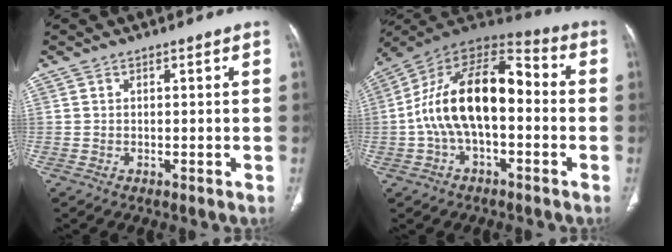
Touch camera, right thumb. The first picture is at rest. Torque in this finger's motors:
{"motor_torque": [2.69, 2.32, 1.63, -1.14, 0.61]}